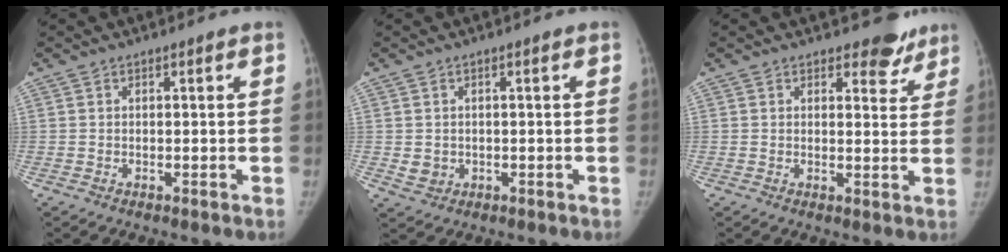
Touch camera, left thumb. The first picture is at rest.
{"total": 2.6, "force": [-0.1, 2.4, 1.1], "torque": [-0.011, -0.002, 0.008]}
{"total": 4.9, "force": [4.0, 2.5, 1.4], "torque": [0.014, -0.028, 0.044]}